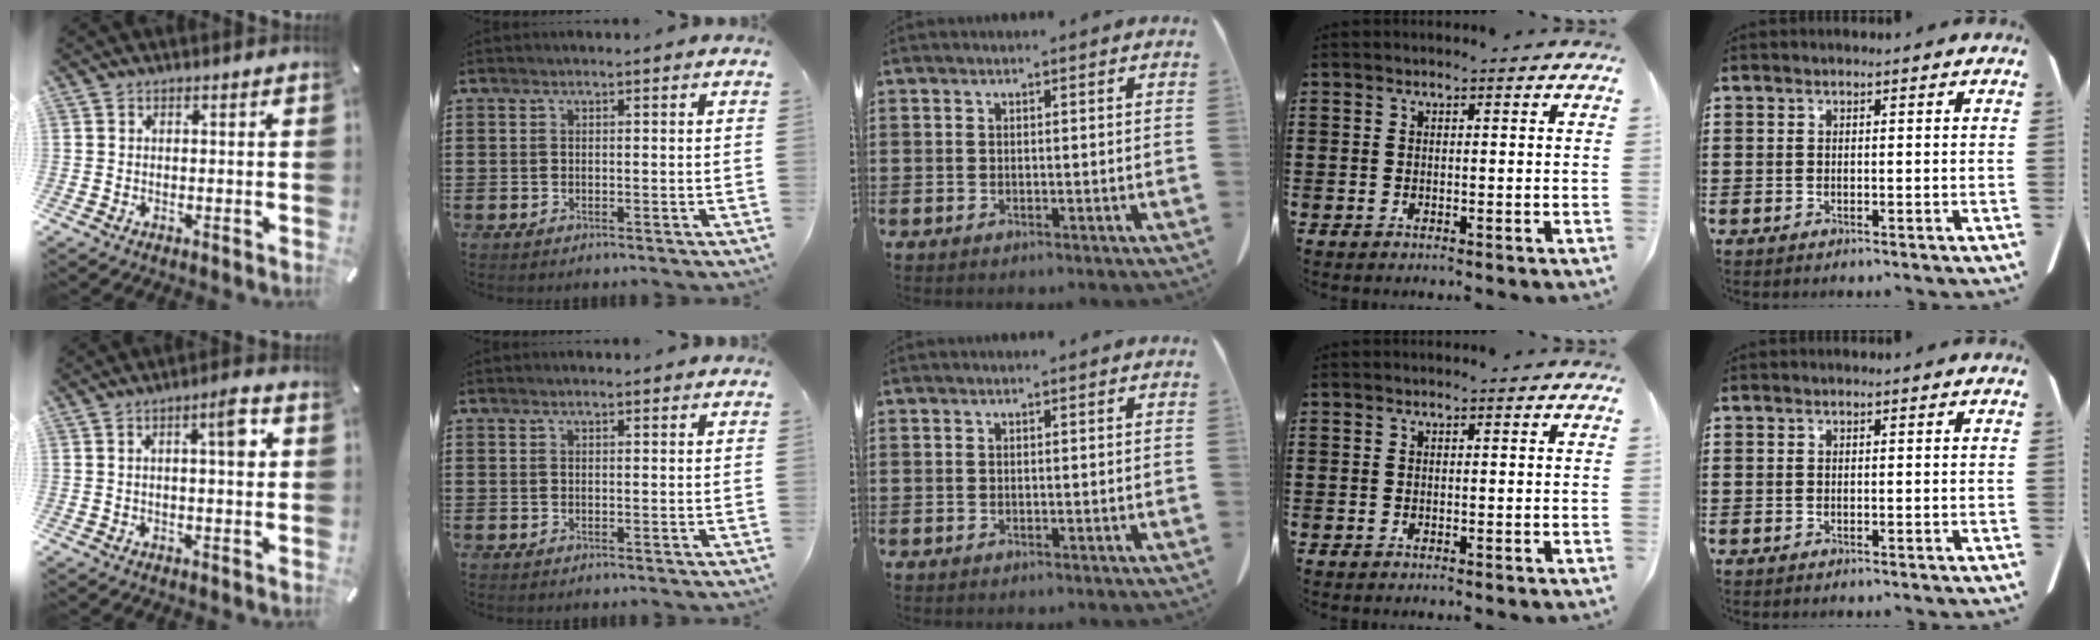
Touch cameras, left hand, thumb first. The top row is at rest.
{"thumb": {"total": 6.4, "force": [1.5, 1.5, 6.1], "torque": [-0.079, -0.008, 0.013]}, "index": {"total": 0.7, "force": [0.6, 0.1, 0.3], "torque": [-0.008, 0.001, 0.011]}}